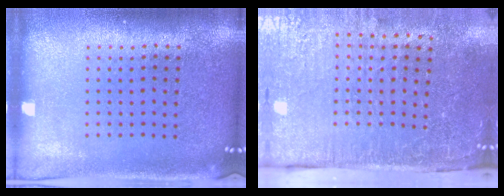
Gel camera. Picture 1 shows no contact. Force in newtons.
{"total": 5.0, "press": 4.1, "slide": 2.9}